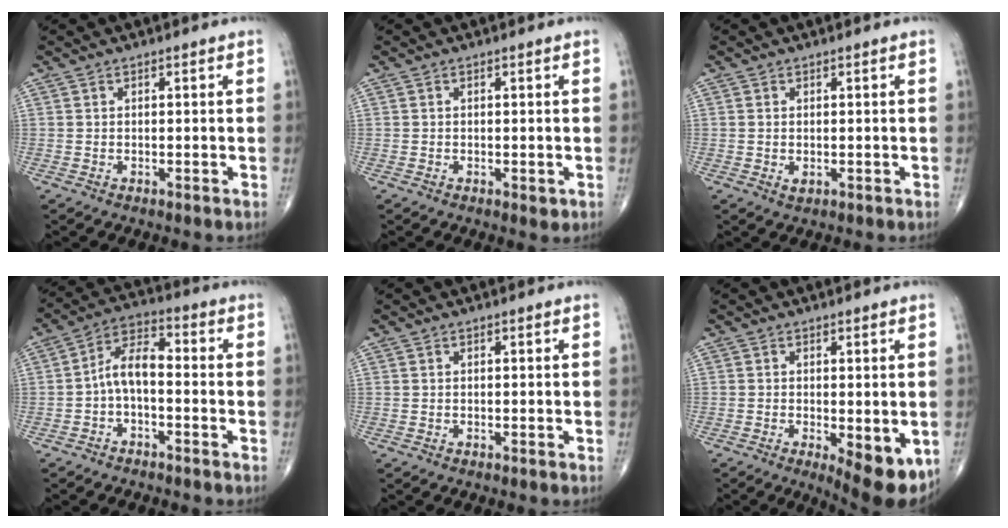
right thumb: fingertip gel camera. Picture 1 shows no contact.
{"total": 1.2, "force": [-0.3, 0.5, 1.0], "torque": [-0.010, -0.002, -0.005]}
{"total": 1.3, "force": [-0.1, 0.8, 1.0], "torque": [-0.018, 0.000, 0.000]}
{"total": 7.2, "force": [-1.4, 3.5, 6.1], "torque": [-0.106, 0.038, -0.038]}
{"total": 0.0}
{"total": 8.9, "force": [-2.5, 3.2, 8.0], "torque": [-0.100, -0.020, -0.030]}